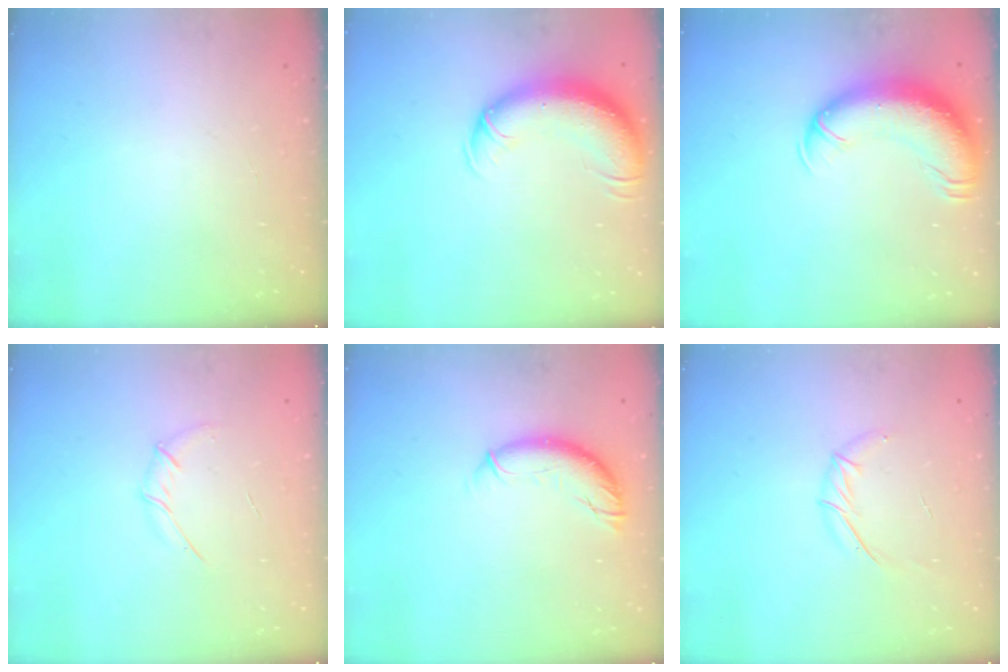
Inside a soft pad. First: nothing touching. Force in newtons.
{"total": 12.9, "press": 12.6, "slide": 2.8}
{"total": 14.7, "press": 14.2, "slide": 3.6}
{"total": 4.0, "press": 3.8, "slide": 1.1}
{"total": 9.9, "press": 9.8, "slide": 1.6}
{"total": 7.6, "press": 7.5, "slide": 1.1}